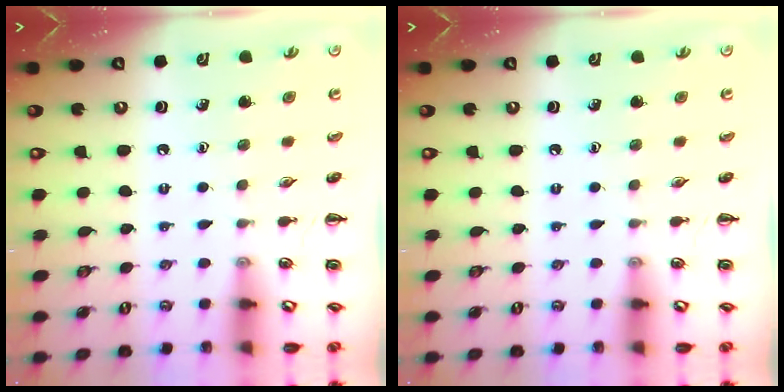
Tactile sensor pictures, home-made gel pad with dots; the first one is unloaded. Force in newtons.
{"total": 0.0}